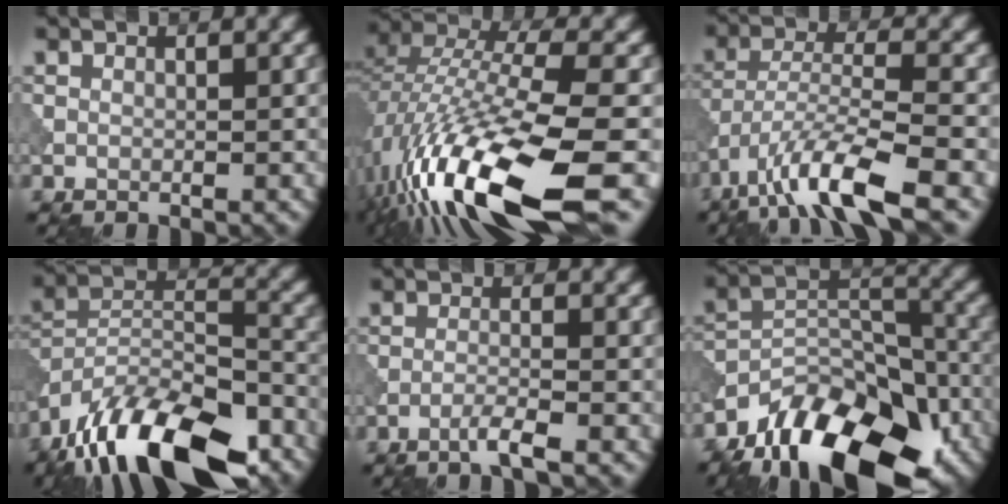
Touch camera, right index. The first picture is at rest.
{"total": 16.7, "force": [-7.8, 4.9, 13.9], "torque": [-0.291, -0.008, -0.137]}
{"total": 8.5, "force": [-5.5, 1.9, 6.1], "torque": [-0.112, -0.001, -0.107]}
{"total": 16.0, "force": [-11.8, 5.7, 9.2], "torque": [-0.186, 0.005, -0.193]}
{"total": 2.0, "force": [-1.3, 0.1, 1.5], "torque": [-0.025, 0.007, -0.035]}
{"total": 15.0, "force": [-10.3, 7.1, 8.2], "torque": [-0.144, 0.005, -0.170]}